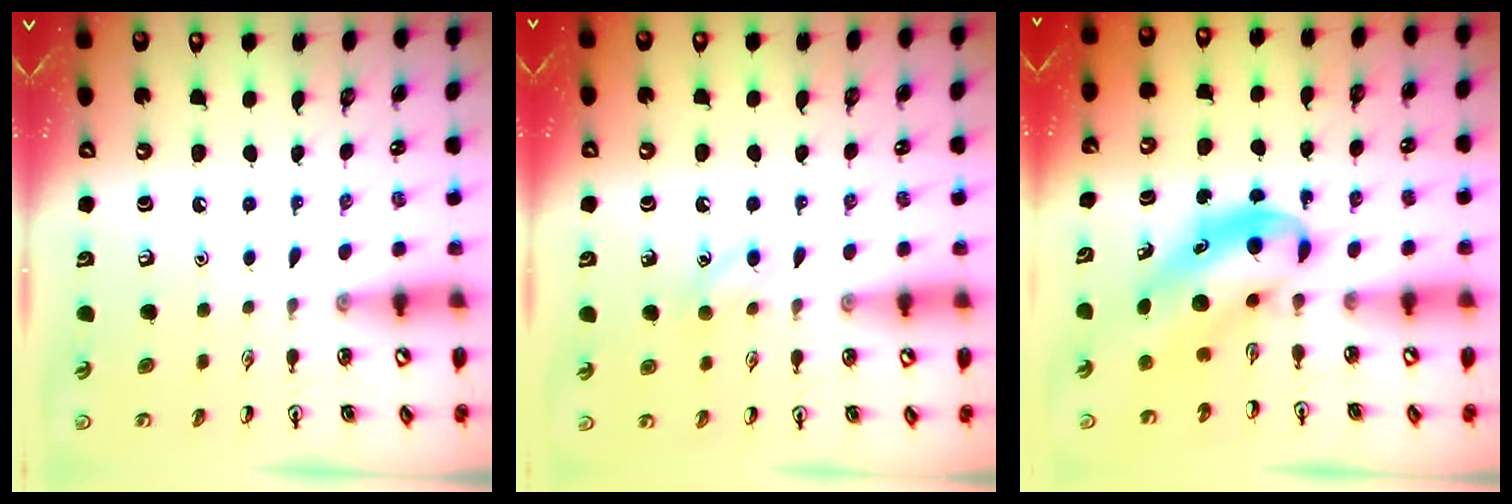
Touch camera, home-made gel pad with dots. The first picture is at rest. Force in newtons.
{"total": 6.9, "press": 6.7, "slide": 1.8}
{"total": 5.3, "press": 5.2, "slide": 1.2}